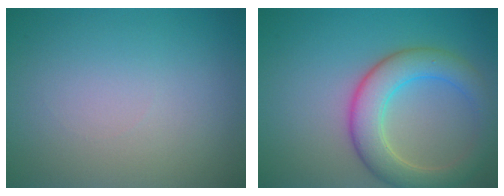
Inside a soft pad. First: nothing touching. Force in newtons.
{"total": 5.8, "press": 5.7, "slide": 0.3}